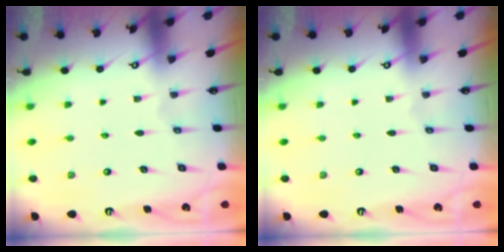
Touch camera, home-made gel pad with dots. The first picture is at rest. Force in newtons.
{"total": 0.0}